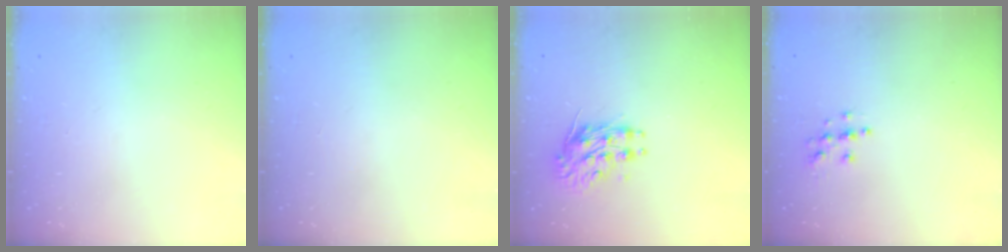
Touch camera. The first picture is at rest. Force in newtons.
{"total": 0.0}
{"total": 9.2, "press": 9.2, "slide": 0.2}
{"total": 5.6, "press": 5.6, "slide": 0.2}